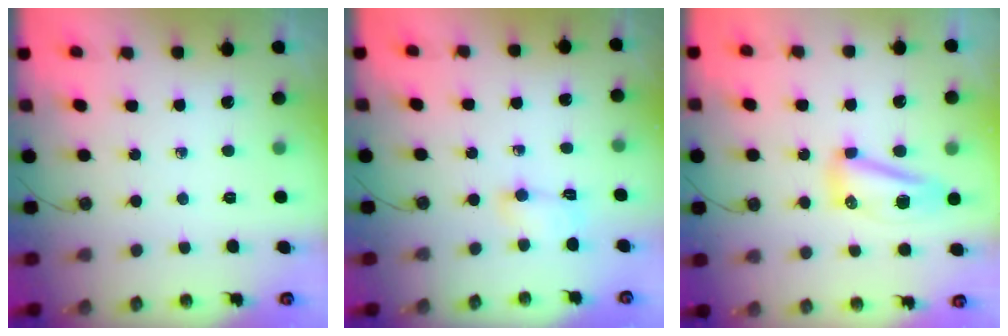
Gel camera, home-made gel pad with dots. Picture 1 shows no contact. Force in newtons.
{"total": 4.1, "press": 4.0, "slide": 1.0}
{"total": 9.9, "press": 9.9, "slide": 0.8}